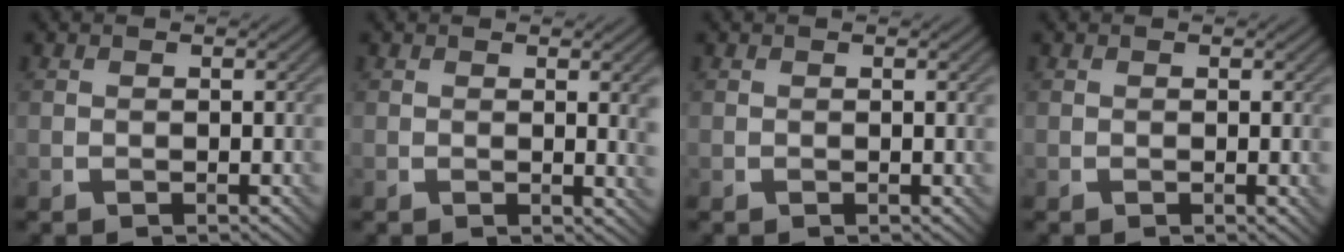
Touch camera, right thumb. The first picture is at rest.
{"total": 2.7, "force": [0.6, 0.5, 2.6], "torque": [-0.038, 0.001, 0.010]}
{"total": 0.7, "force": [0.2, 0.1, 0.7], "torque": [-0.009, -0.001, 0.001]}
{"total": 0.7, "force": [0.0, 0.1, 0.7], "torque": [-0.010, -0.003, -0.001]}